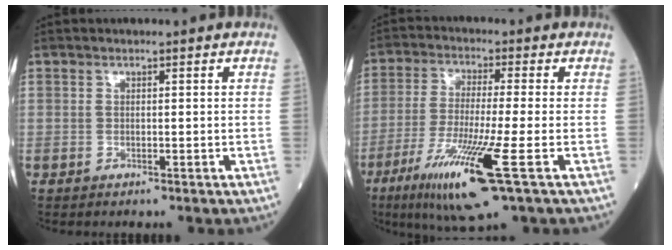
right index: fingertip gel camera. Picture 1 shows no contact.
{"total": 13.4, "force": [-6.0, -0.2, 12.0], "torque": [-0.238, -0.038, -0.107]}